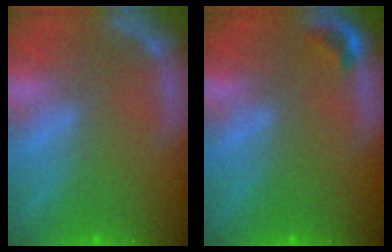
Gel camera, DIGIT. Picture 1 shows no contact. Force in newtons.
{"total": 1.4}